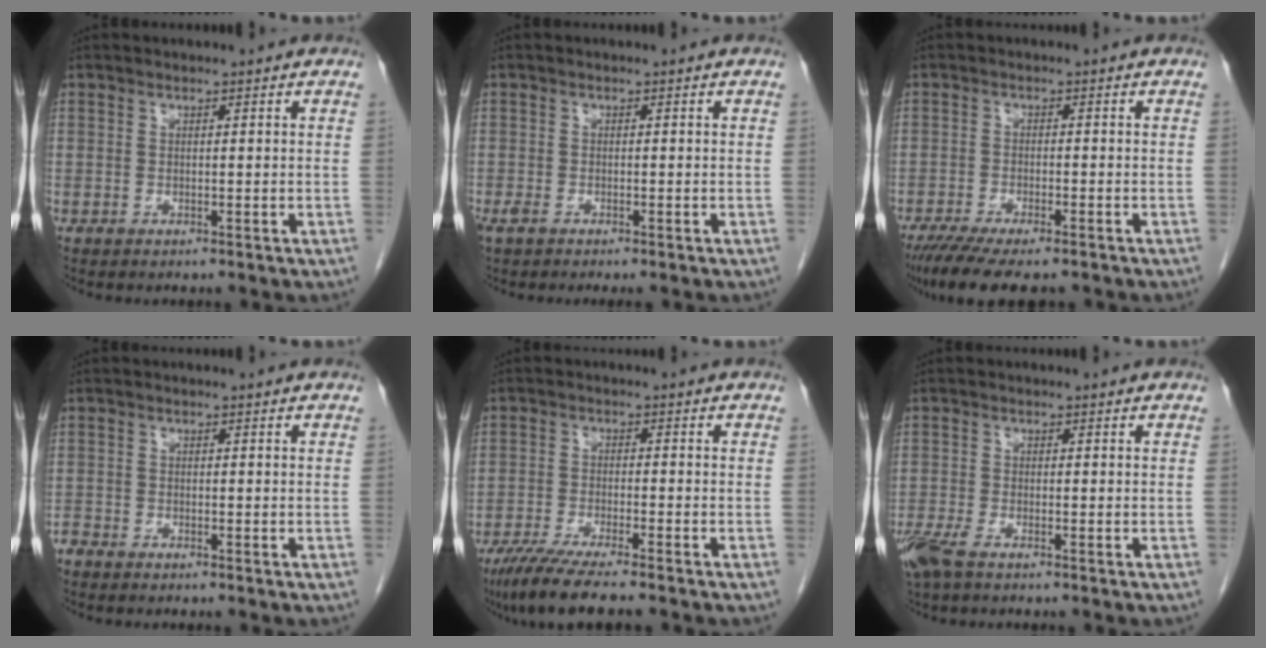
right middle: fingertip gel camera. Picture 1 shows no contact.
{"total": 2.2, "force": [-1.6, 0.7, 1.4], "torque": [-0.028, -0.006, -0.026]}
{"total": 10.5, "force": [-8.4, 2.2, 6.0], "torque": [-0.095, -0.018, -0.130]}
{"total": 1.2, "force": [-1.1, 0.3, 0.2], "torque": [-0.007, -0.002, -0.023]}
{"total": 8.6, "force": [-7.0, 0.1, 5.1], "torque": [-0.081, -0.023, -0.115]}
{"total": 4.3, "force": [-3.0, 1.1, 2.8], "torque": [-0.064, -0.010, -0.057]}